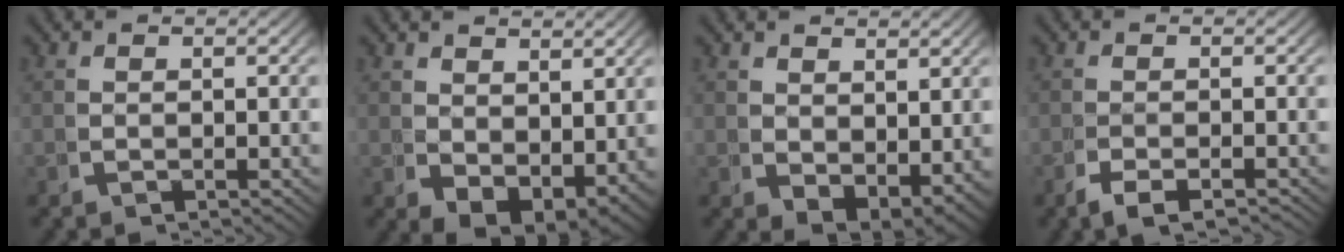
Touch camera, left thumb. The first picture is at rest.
{"total": 5.3, "force": [-0.7, 3.7, 3.7], "torque": [-0.057, -0.041, 0.013]}
{"total": 4.0, "force": [0.1, 2.7, 2.9], "torque": [-0.041, -0.030, 0.024]}
{"total": 1.6, "force": [-1.4, -0.4, 0.5], "torque": [0.001, 0.005, -0.027]}